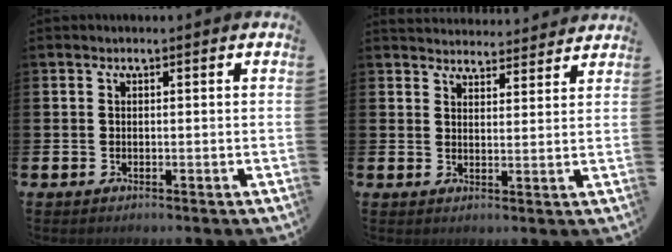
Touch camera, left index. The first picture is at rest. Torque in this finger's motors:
{"motor_torque": [-1.02, -1.12, -0.32, -0.02]}